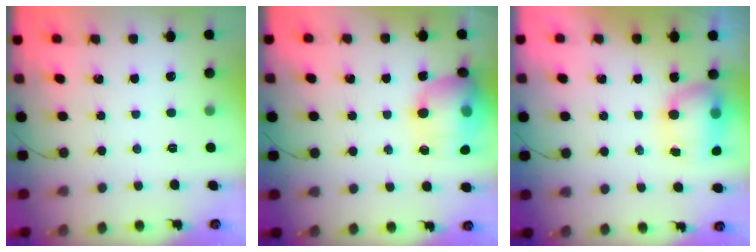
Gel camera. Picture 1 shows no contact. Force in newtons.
{"total": 17.6, "press": 17.4, "slide": 2.6}
{"total": 9.6, "press": 8.3, "slide": 4.7}